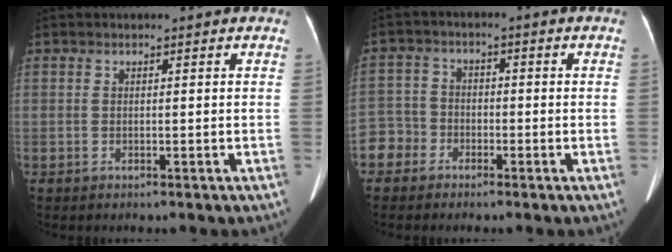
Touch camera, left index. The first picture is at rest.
{"total": 4.8, "force": [-2.9, 3.8, 0.0], "torque": [0.005, 0.013, -0.066]}